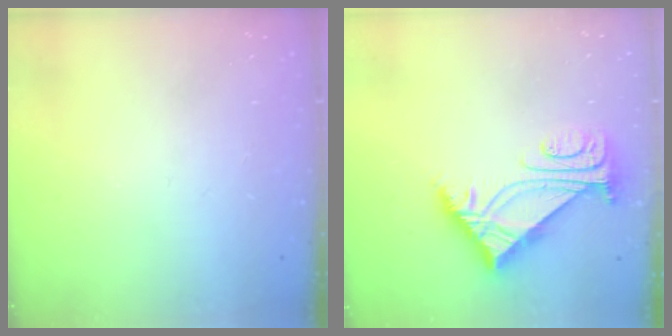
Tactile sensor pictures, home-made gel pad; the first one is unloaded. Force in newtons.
{"total": 6.5, "press": 6.4, "slide": 1.1}